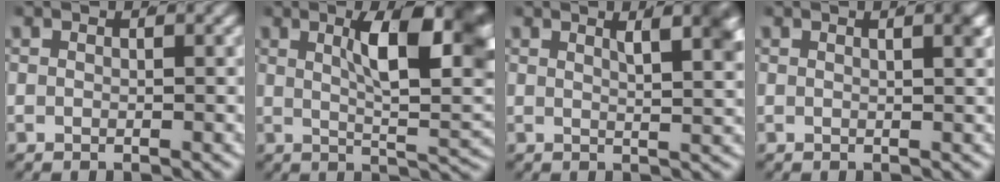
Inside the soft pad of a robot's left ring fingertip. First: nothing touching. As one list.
[{"total": 10.6, "force": [2.2, 3.3, 9.8], "torque": [-0.107, -0.002, 0.039]}, {"total": 5.2, "force": [2.2, 1.1, 4.5], "torque": [-0.042, -0.001, 0.036]}, {"total": 1.8, "force": [0.8, -0.1, 1.6], "torque": [-0.011, 0.004, 0.011]}]